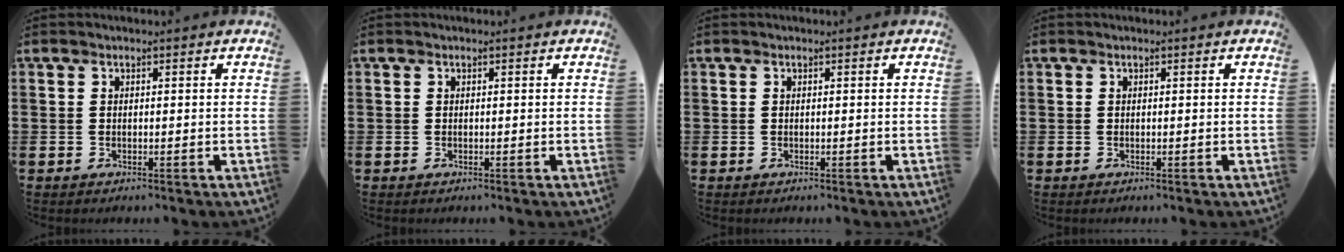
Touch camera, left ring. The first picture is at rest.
{"total": 0.0}
{"total": 0.0}
{"total": 0.0}